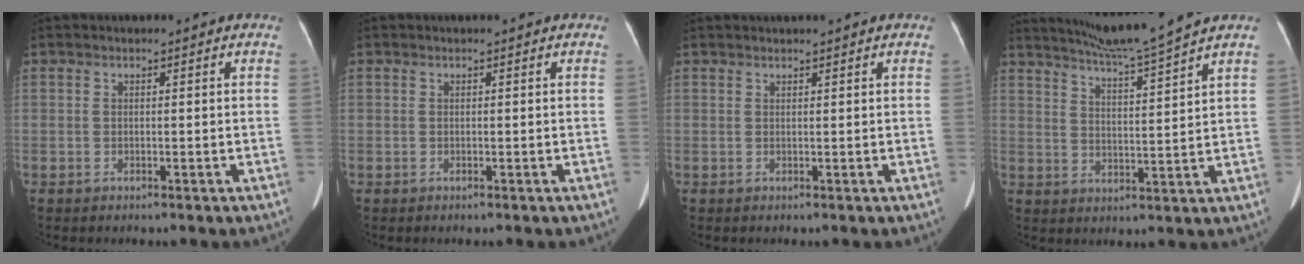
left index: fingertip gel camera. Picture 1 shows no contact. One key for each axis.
{"total": 0.0}
{"total": 1.5, "fx": 1.4, "fy": -0.1, "fz": 0.6, "tx": -0.009, "ty": 0.016, "tz": 0.025}
{"total": 9.6, "fx": 8.6, "fy": -2.1, "fz": 3.7, "tx": -0.070, "ty": -0.008, "tz": 0.145}